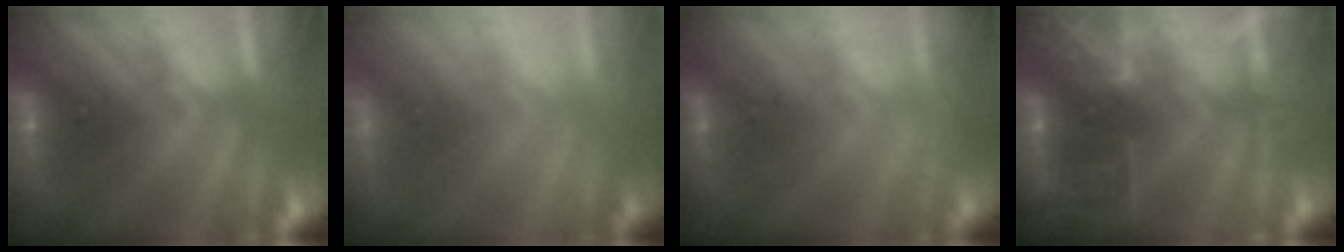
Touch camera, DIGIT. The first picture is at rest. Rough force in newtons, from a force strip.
{"total": 7.4}
{"total": 2.7}
{"total": 8.0}